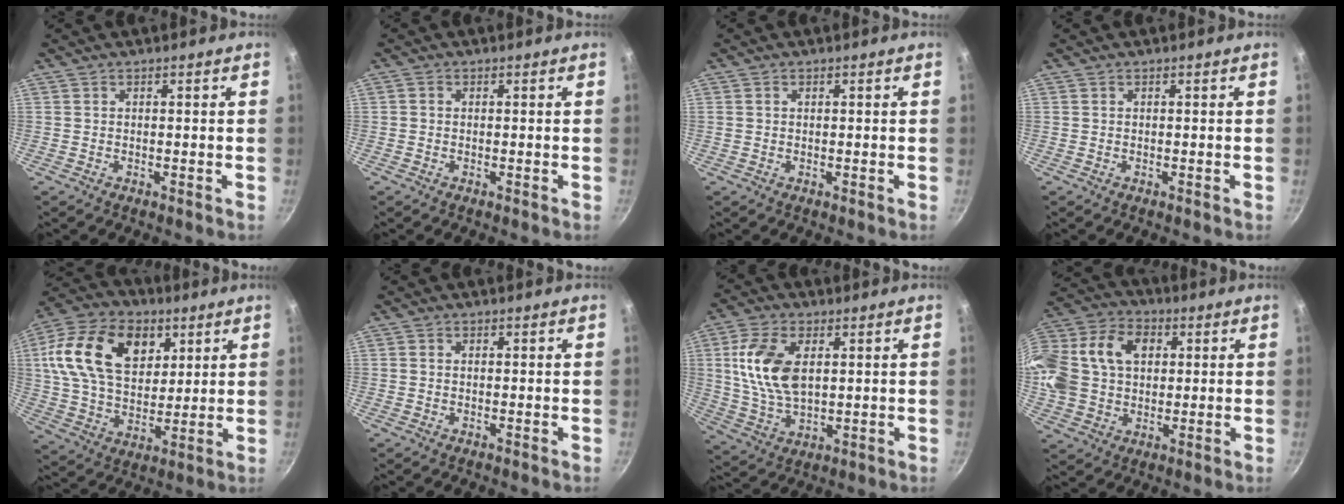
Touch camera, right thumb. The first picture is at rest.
{"total": 0.6, "force": [0.0, 0.5, 0.3], "torque": [-0.005, 0.003, -0.001]}
{"total": 0.7, "force": [0.3, 0.5, 0.3], "torque": [-0.005, 0.003, 0.004]}
{"total": 0.0}
{"total": 20.6, "force": [7.1, 13.9, 13.6], "torque": [-0.226, -0.008, 0.117]}
{"total": 0.8, "force": [0.1, 0.6, 0.5], "torque": [-0.008, 0.004, 0.001]}
{"total": 13.1, "force": [2.9, 7.5, 10.3], "torque": [-0.193, -0.010, 0.058]}
{"total": 22.8, "force": [4.8, 17.0, 14.4], "torque": [-0.298, 0.036, 0.077]}